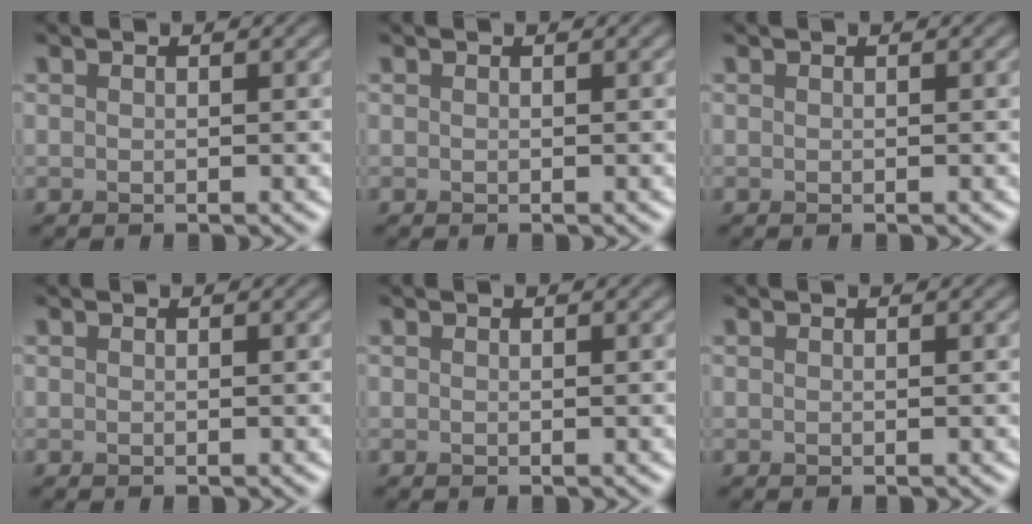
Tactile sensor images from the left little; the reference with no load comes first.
{"total": 0.0}
{"total": 0.0}
{"total": 0.0}
{"total": 0.0}
{"total": 0.0}